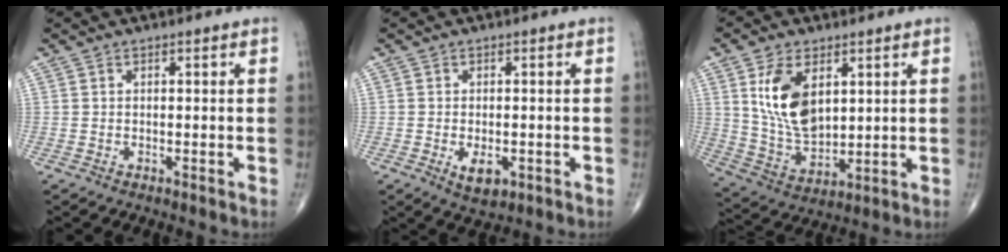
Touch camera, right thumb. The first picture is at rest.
{"total": 4.1, "force": [-1.3, 2.2, 3.2], "torque": [-0.045, -0.004, -0.013]}
{"total": 12.8, "force": [3.9, 7.3, 9.7], "torque": [-0.168, -0.022, 0.086]}